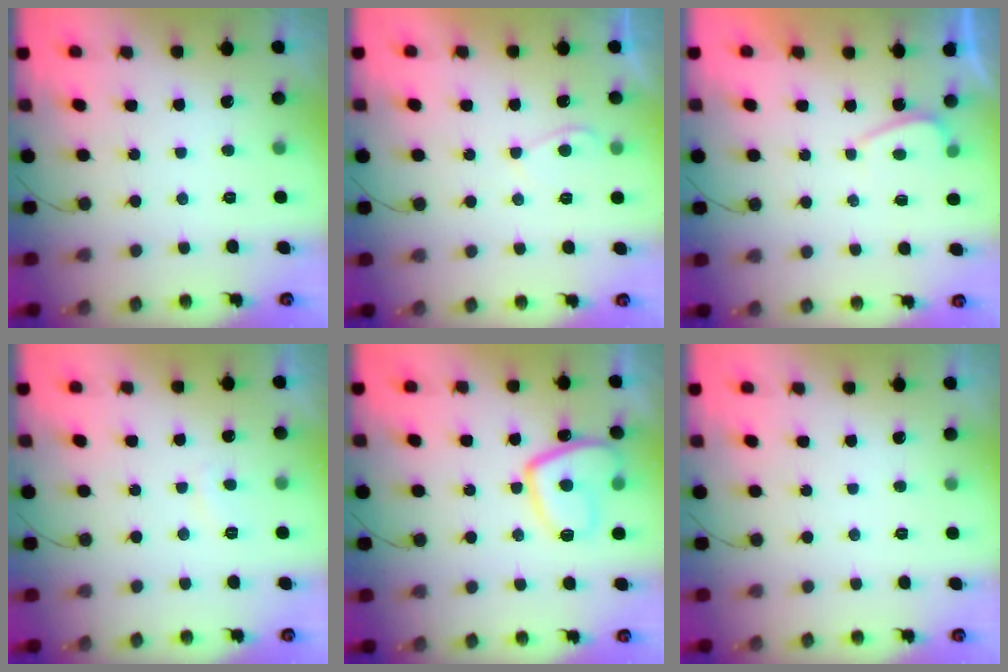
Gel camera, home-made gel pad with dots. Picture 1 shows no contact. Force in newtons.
{"total": 3.1, "press": 3.1, "slide": 0.5}
{"total": 0.6, "press": 0.4, "slide": 0.5}
{"total": 2.0, "press": 1.9, "slide": 0.6}
{"total": 12.1, "press": 12.0, "slide": 1.1}
{"total": 0.0}